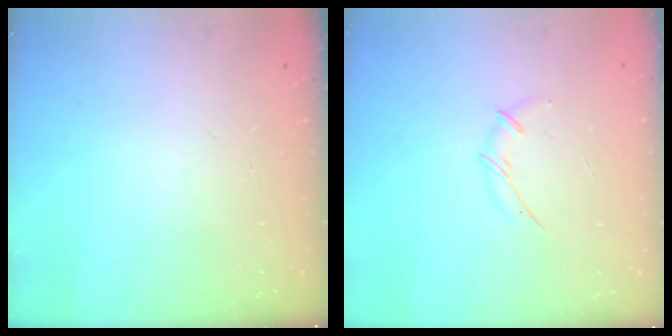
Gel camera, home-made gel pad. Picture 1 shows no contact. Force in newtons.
{"total": 4.8, "press": 4.7, "slide": 1.0}